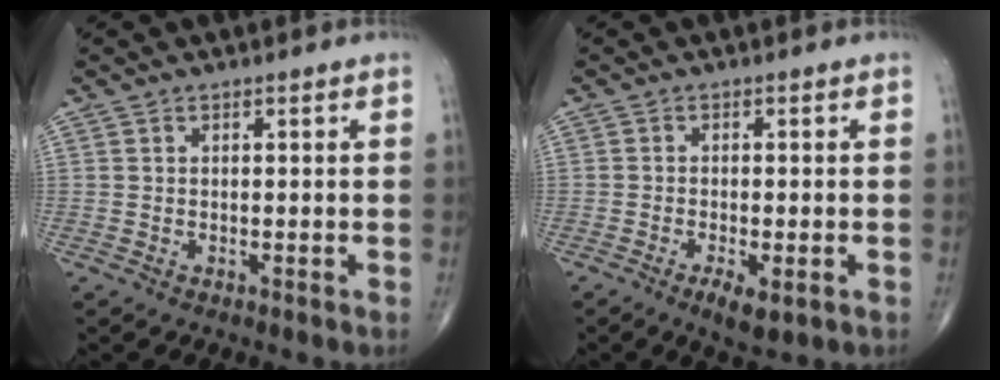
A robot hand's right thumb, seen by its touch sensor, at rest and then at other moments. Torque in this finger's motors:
{"motor_torque": [-0.44, 0.01, -0.22, -0.22, -0.09]}